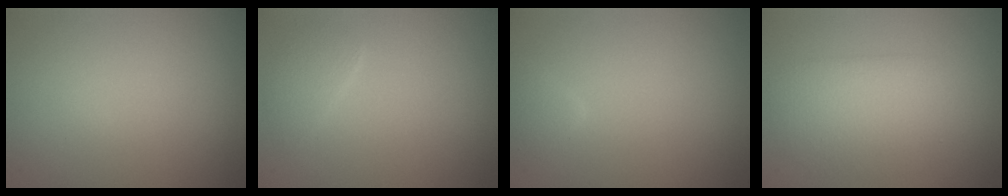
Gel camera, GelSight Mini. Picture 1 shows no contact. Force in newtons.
{"total": 1.3, "press": 1.3, "slide": 0.1}
{"total": 1.1, "press": 1.1, "slide": 0.1}
{"total": 3.6, "press": 3.6, "slide": 0.2}